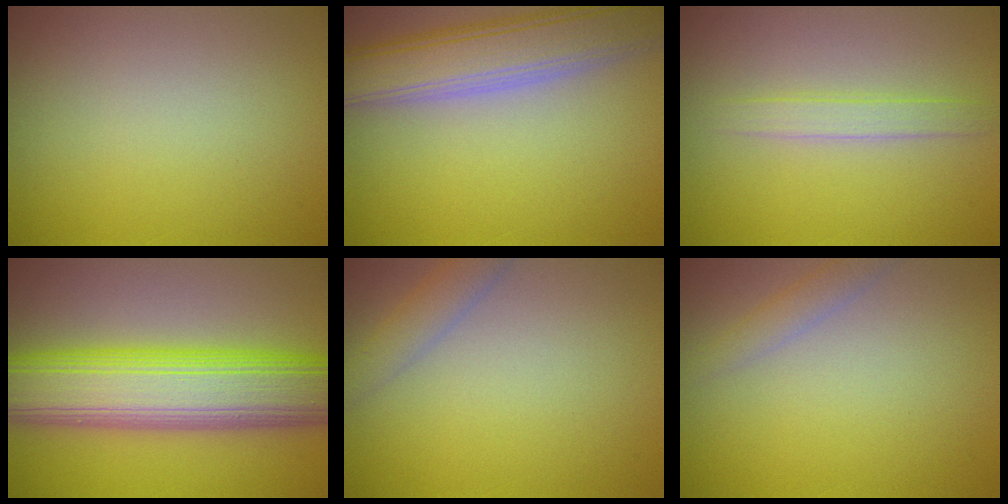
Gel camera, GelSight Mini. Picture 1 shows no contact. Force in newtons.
{"total": 6.8, "press": 6.8, "slide": 0.4}
{"total": 1.8, "press": 1.8, "slide": 0.1}
{"total": 11.3, "press": 11.3, "slide": 0.4}
{"total": 2.1, "press": 2.1, "slide": 0.2}
{"total": 1.5, "press": 1.5, "slide": 0.1}